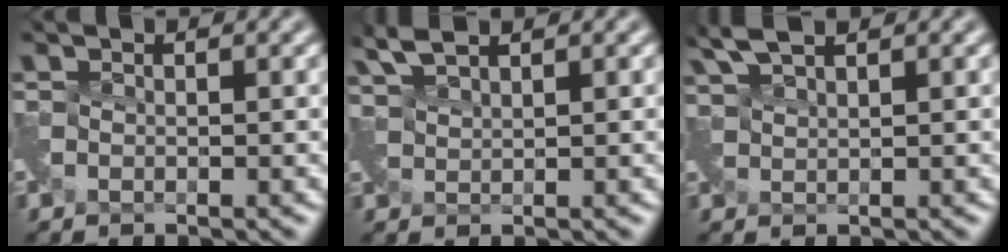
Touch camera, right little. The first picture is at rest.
{"total": 3.1, "force": [2.8, 0.2, 1.3], "torque": [-0.035, 0.015, 0.060]}
{"total": 3.3, "force": [3.0, 0.3, 1.4], "torque": [-0.037, 0.016, 0.061]}